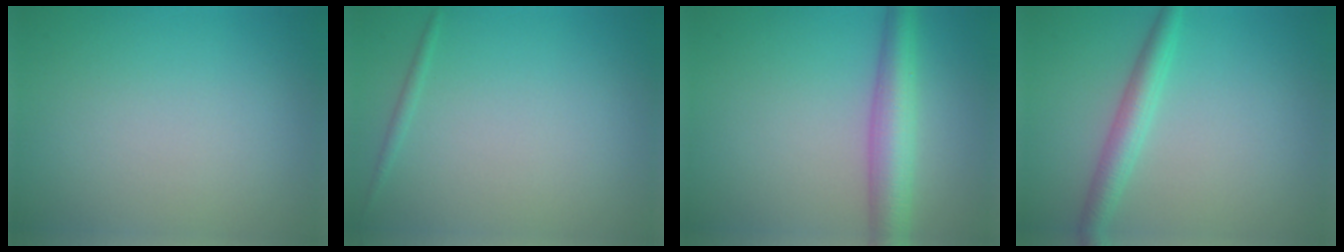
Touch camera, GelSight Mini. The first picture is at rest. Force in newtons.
{"total": 0.6, "press": 0.6, "slide": 0.1}
{"total": 5.1, "press": 5.1, "slide": 0.1}
{"total": 2.7, "press": 2.7, "slide": 0.1}